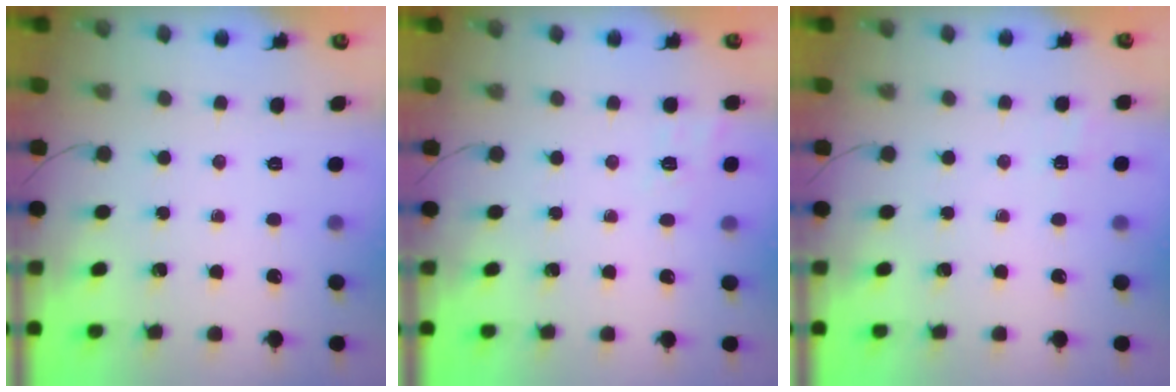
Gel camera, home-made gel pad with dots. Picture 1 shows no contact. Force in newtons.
{"total": 7.2, "press": 6.9, "slide": 2.2}
{"total": 1.5, "press": 0.2, "slide": 1.5}